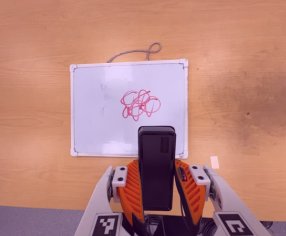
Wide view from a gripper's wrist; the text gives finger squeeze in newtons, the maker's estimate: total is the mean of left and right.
{"total": 3.7, "left": 2.3, "right": 5.1}